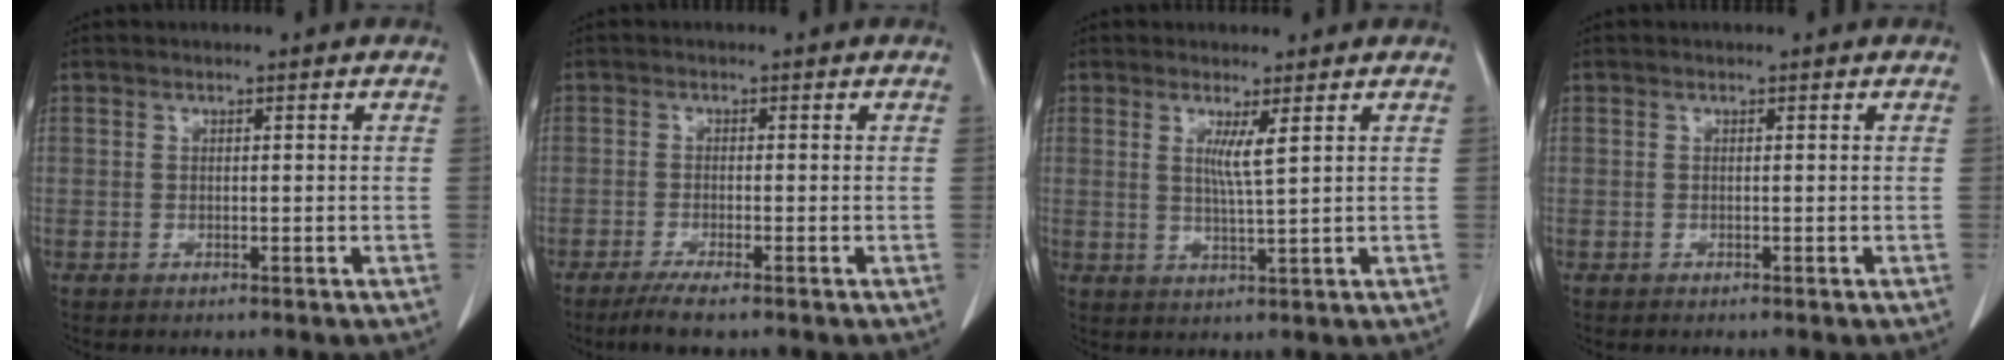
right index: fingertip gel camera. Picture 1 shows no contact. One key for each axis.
{"total": 4.1, "fx": -3.0, "fy": 0.1, "fz": 2.8, "tx": -0.049, "ty": -0.010, "tz": -0.052}
{"total": 3.2, "fx": 1.2, "fy": -0.5, "fz": 2.9, "tx": -0.056, "ty": -0.010, "tz": 0.024}
{"total": 0.0}